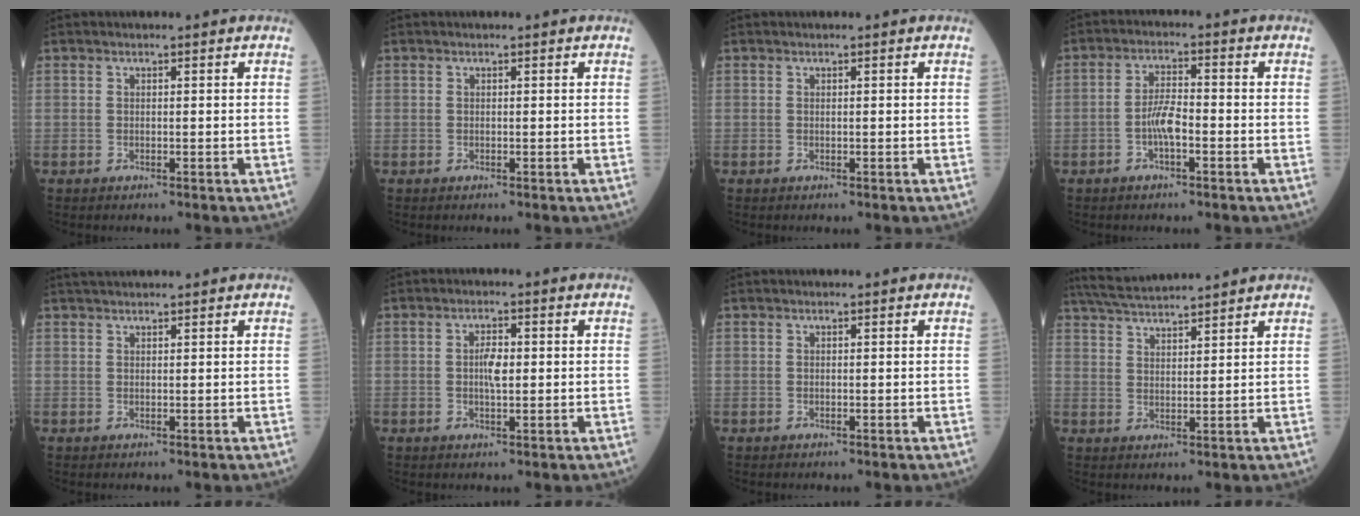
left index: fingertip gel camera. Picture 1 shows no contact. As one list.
[{"total": 0.0}, {"total": 0.0}, {"total": 4.2, "force": [-1.6, 1.0, 3.7], "torque": [-0.079, 0.005, -0.032]}, {"total": 3.1, "force": [2.9, 0.1, 1.2], "torque": [-0.016, 0.031, 0.051]}, {"total": 2.9, "force": [-0.1, 0.9, 2.7], "torque": [-0.055, 0.001, -0.002]}, {"total": 0.0}, {"total": 8.8, "force": [8.3, -0.2, 3.0], "torque": [-0.063, 0.032, 0.142]}]